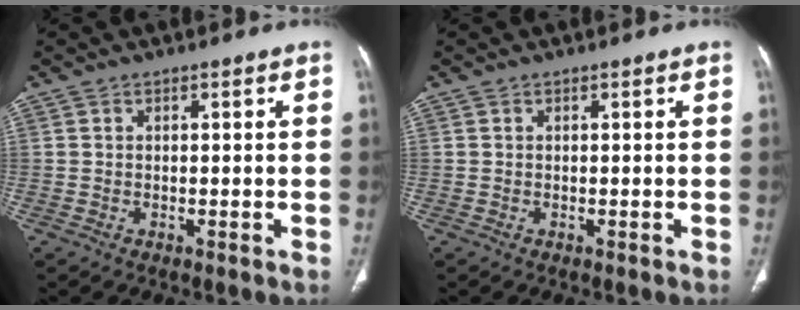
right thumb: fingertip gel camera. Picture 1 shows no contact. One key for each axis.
{"total": 0.0}